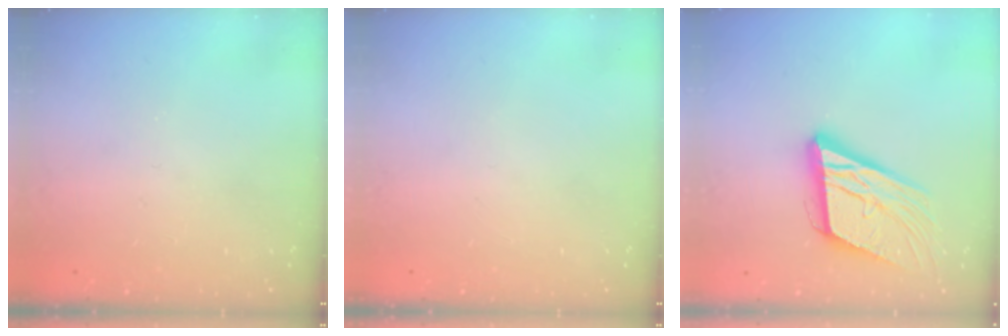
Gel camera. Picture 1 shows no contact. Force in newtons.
{"total": 0.0}
{"total": 16.9, "press": 16.5, "slide": 3.6}